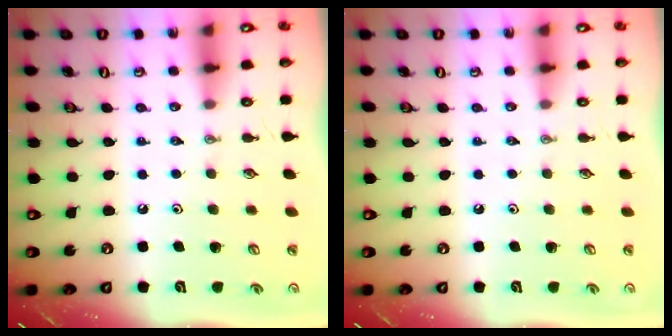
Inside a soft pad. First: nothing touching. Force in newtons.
{"total": 0.0}